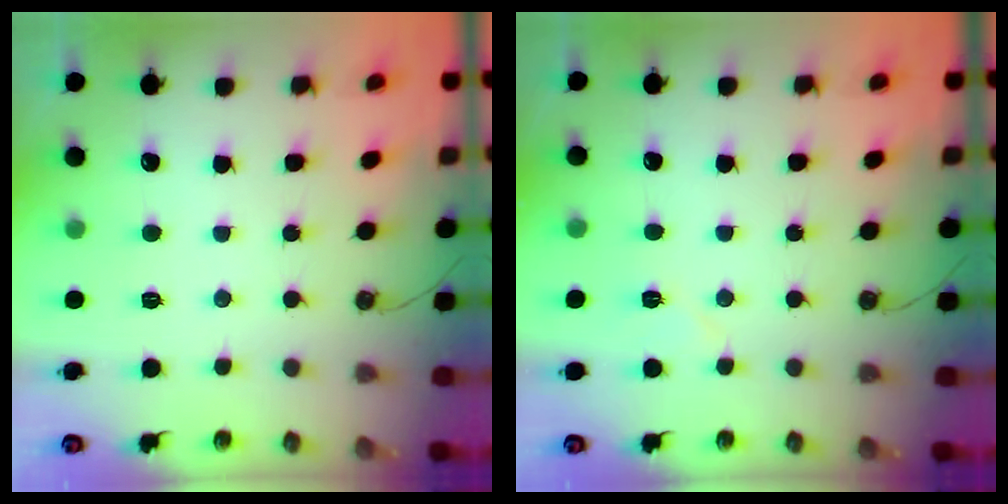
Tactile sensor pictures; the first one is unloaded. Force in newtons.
{"total": 5.6, "press": 5.0, "slide": 2.5}